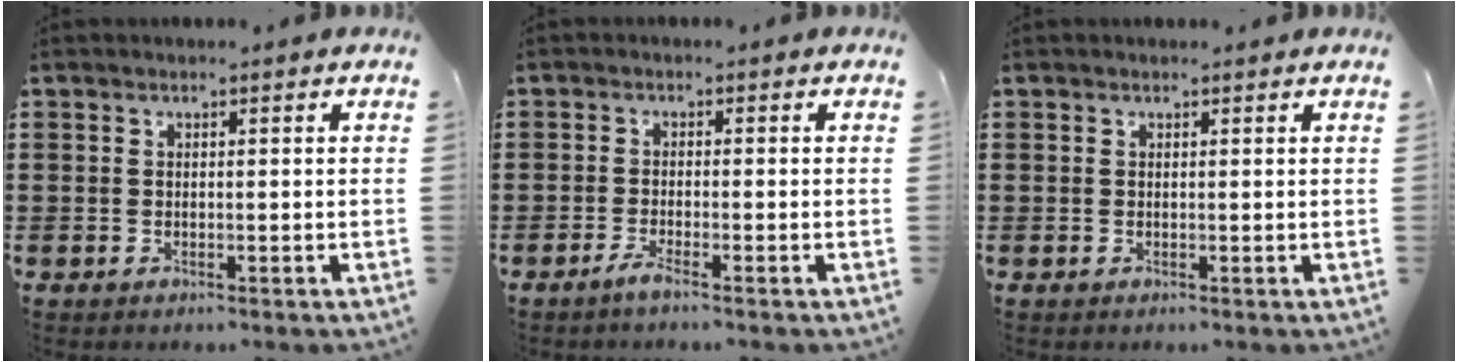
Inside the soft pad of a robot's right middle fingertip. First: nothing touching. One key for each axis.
{"total": 1.8, "fx": -1.5, "fy": 0.1, "fz": 1.1, "tx": -0.025, "ty": -0.003, "tz": -0.030}
{"total": 0.0}